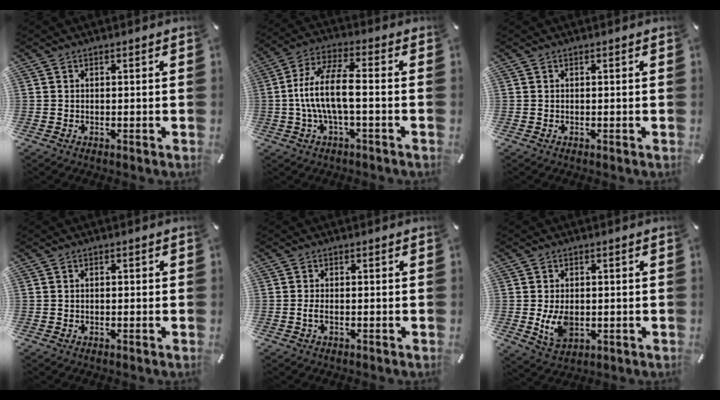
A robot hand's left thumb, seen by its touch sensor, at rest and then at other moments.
{"total": 12.1, "force": [-1.4, 3.9, 11.4], "torque": [-0.232, -0.001, -0.030]}
{"total": 0.0}
{"total": 0.7, "force": [-0.2, 0.4, 0.5], "torque": [-0.010, 0.002, -0.005]}
{"total": 1.8, "force": [-0.6, 0.7, 1.5], "torque": [-0.035, -0.001, -0.013]}
{"total": 6.8, "force": [-0.6, 4.7, 4.8], "torque": [-0.102, -0.010, -0.015]}